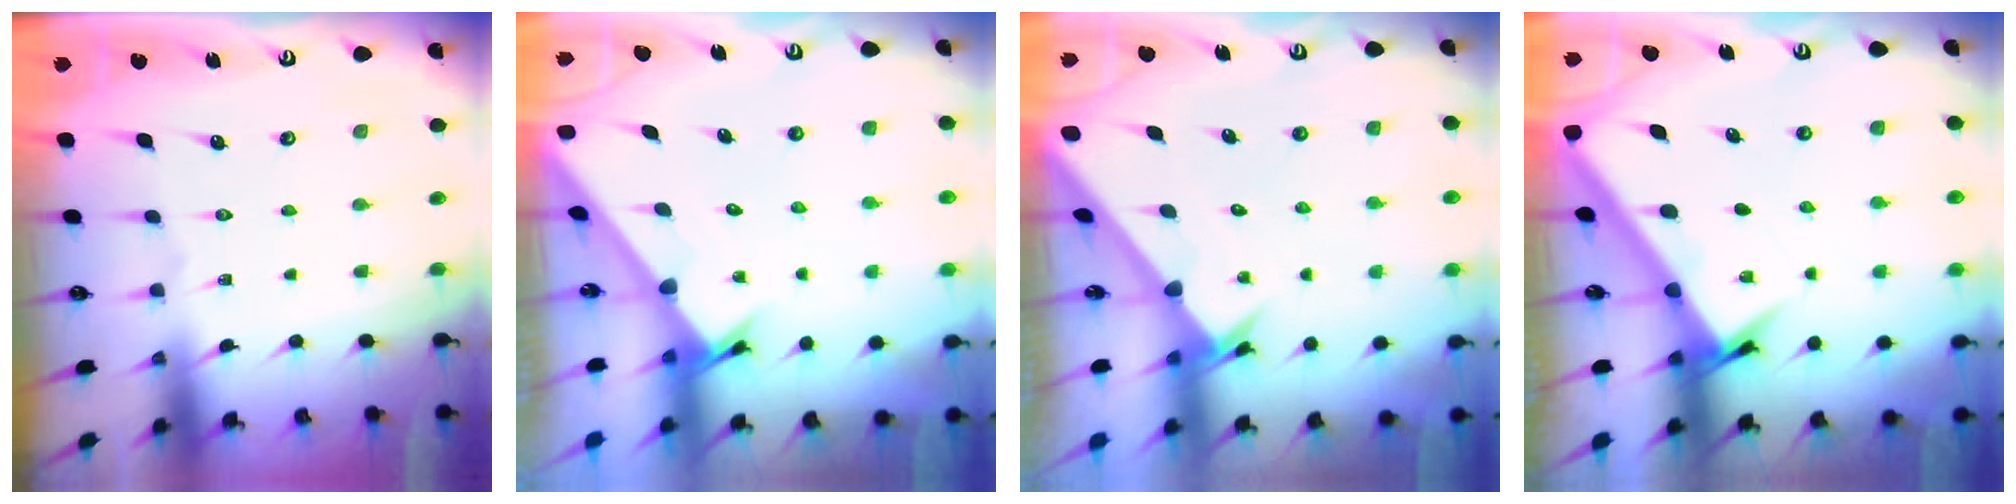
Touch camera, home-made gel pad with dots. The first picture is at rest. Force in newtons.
{"total": 1.6, "press": 1.6, "slide": 0.1}
{"total": 2.6, "press": 2.6, "slide": 0.2}
{"total": 3.2, "press": 3.2, "slide": 0.3}